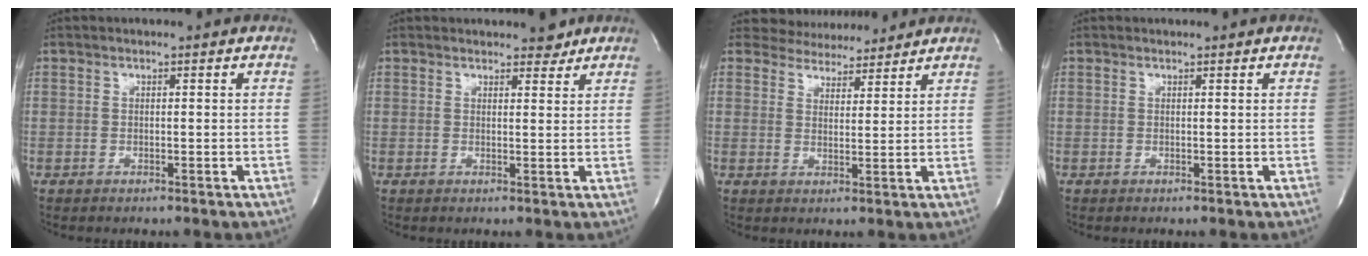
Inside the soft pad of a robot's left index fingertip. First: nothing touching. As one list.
[{"total": 2.7, "force": [2.4, 1.0, 0.7], "torque": [-0.007, -0.009, 0.023]}, {"total": 6.7, "force": [6.4, 2.0, 0.6], "torque": [-0.005, 0.001, 0.090]}, {"total": 0.0}]